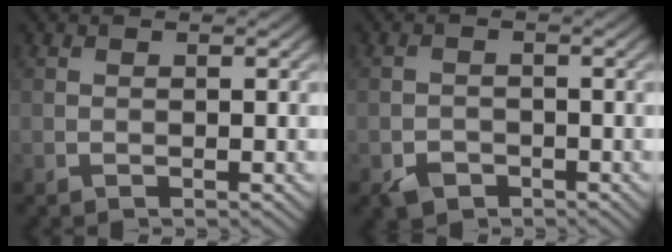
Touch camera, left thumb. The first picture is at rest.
{"total": 2.4, "force": [-1.7, 1.5, 0.8], "torque": [-0.013, -0.004, -0.035]}